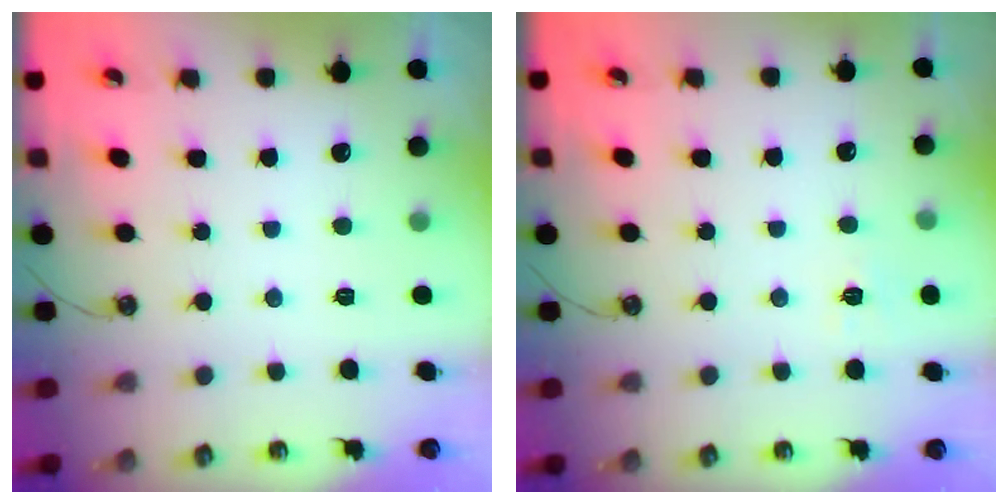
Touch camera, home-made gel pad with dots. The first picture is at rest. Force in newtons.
{"total": 5.5, "press": 5.5, "slide": 0.6}